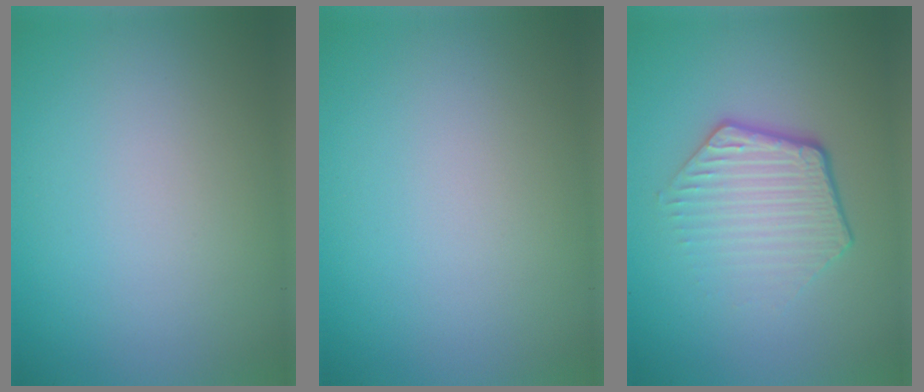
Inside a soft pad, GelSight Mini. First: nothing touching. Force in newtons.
{"total": 0.0}
{"total": 4.2, "press": 3.1, "slide": 2.9}